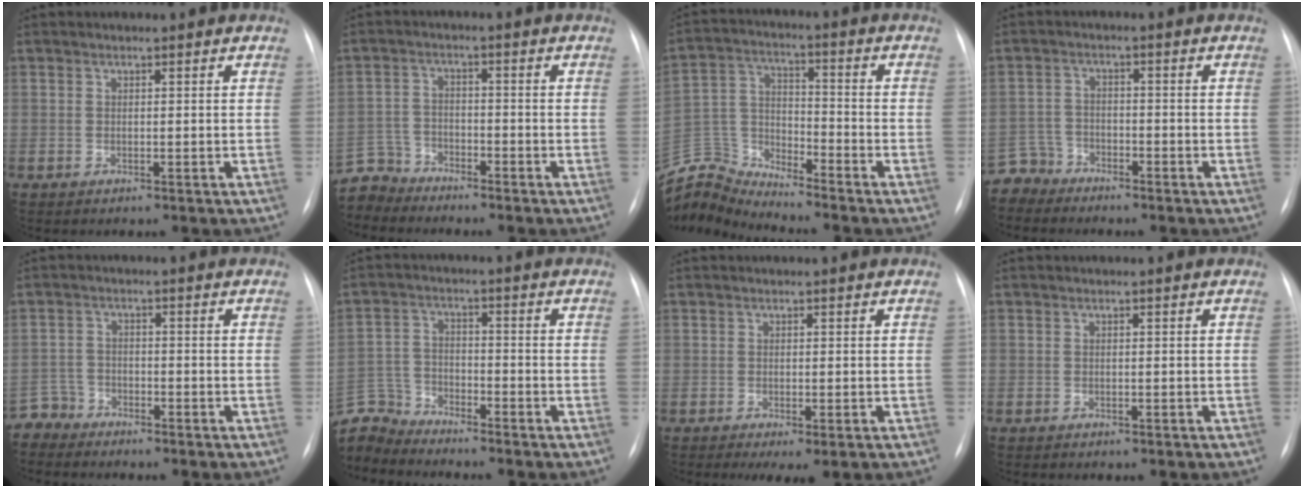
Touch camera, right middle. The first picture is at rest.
{"total": 5.5, "force": [-5.2, 1.5, -1.0], "torque": [0.021, 0.001, -0.106]}
{"total": 9.9, "force": [-9.9, -0.3, -0.7], "torque": [0.002, 0.034, -0.198]}
{"total": 3.9, "force": [-3.5, 1.3, -1.2], "torque": [0.026, -0.003, -0.070]}
{"total": 3.3, "force": [-2.9, 1.0, -1.2], "torque": [0.026, -0.004, -0.058]}
{"total": 7.8, "force": [-7.7, 1.3, -0.7], "torque": [0.003, 0.011, -0.159]}
{"total": 2.7, "force": [-1.2, 0.7, 2.3], "torque": [-0.038, -0.008, -0.013]}
{"total": 0.5, "force": [-0.3, 0.4, 0.0], "torque": [-0.006, 0.004, -0.007]}